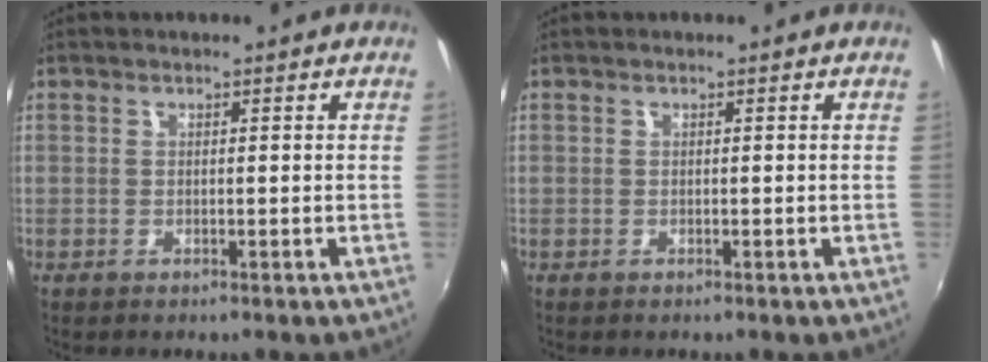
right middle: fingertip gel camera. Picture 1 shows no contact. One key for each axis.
{"total": 0.0}